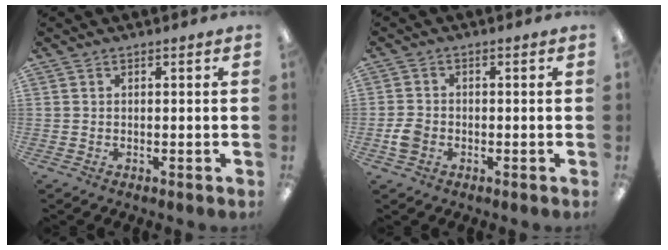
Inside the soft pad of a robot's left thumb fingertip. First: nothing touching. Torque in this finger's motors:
{"motor_torque": [-0.12, 0.60, 0.53, 0.14, 0.01]}